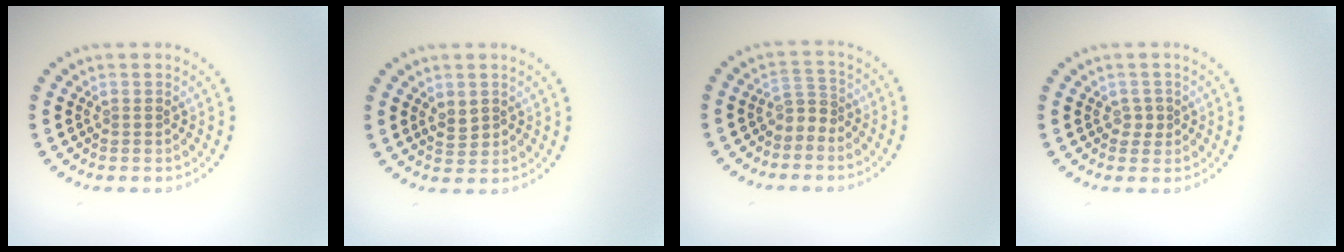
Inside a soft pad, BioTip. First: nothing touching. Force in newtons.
{"total": 1.6, "press": 1.5, "slide": 0.7}
{"total": 1.7, "press": 1.2, "slide": 1.3}
{"total": 1.1, "press": 0.9, "slide": 0.5}